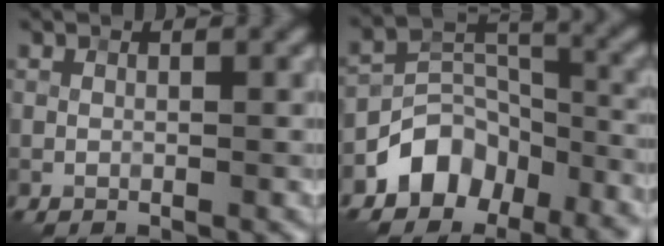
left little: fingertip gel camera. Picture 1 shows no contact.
{"total": 6.7, "force": [-4.4, 4.3, 2.6], "torque": [-0.025, -0.001, -0.085]}